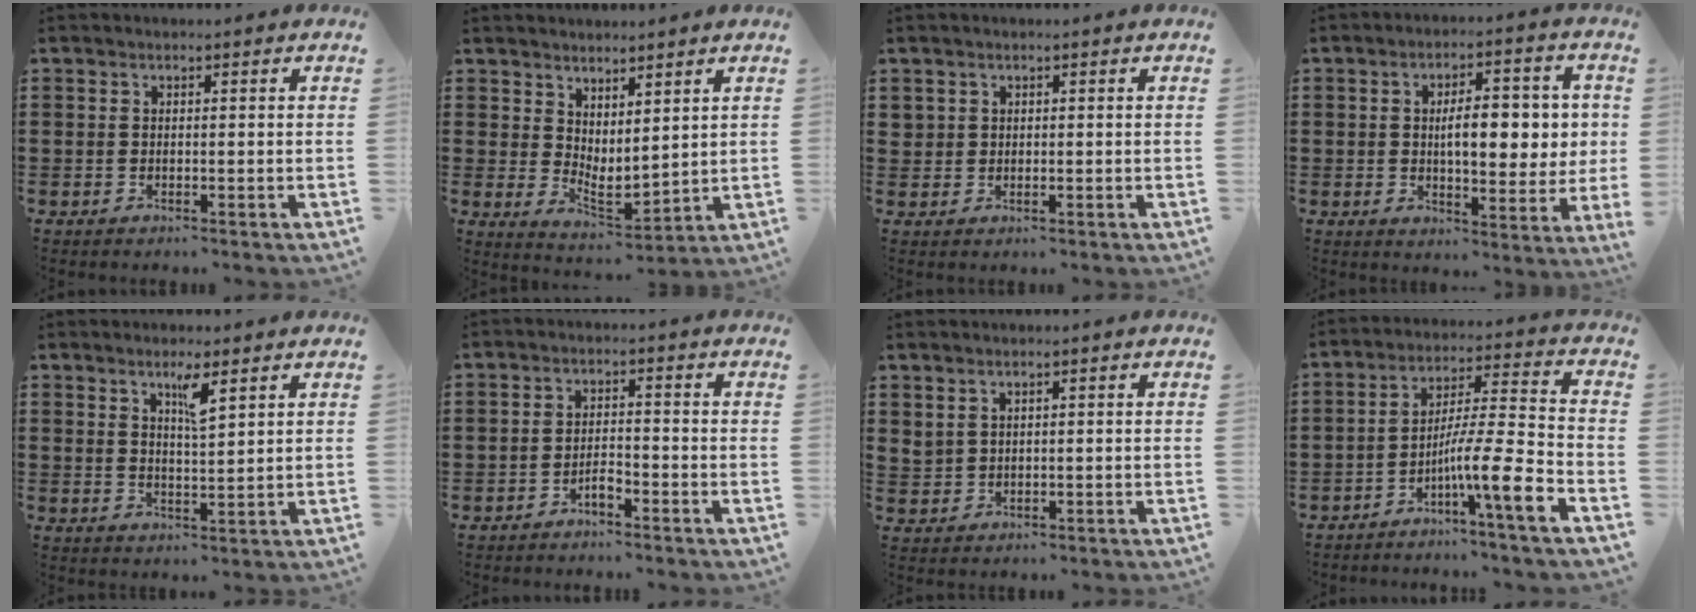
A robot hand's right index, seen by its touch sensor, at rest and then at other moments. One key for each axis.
{"total": 3.0, "fx": 2.6, "fy": 1.0, "fz": 1.0, "tx": -0.033, "ty": -0.016, "tz": 0.049}
{"total": 1.1, "fx": 0.7, "fy": 0.9, "fz": 0.1, "tx": -0.003, "ty": 0.002, "tz": 0.014}
{"total": 8.6, "fx": 1.1, "fy": 2.9, "fz": 8.1, "tx": -0.127, "ty": 0.001, "tz": 0.011}
{"total": 3.6, "fx": 2.2, "fy": 0.5, "fz": 2.8, "tx": -0.044, "ty": -0.004, "tz": 0.034}
{"total": 2.1, "fx": -1.7, "fy": 0.6, "fz": 1.1, "tx": -0.025, "ty": 0.003, "tz": -0.034}
{"total": 1.7, "fx": 1.4, "fy": 1.0, "fz": 0.3, "tx": -0.010, "ty": 0.003, "tz": 0.028}
{"total": 10.0, "fx": -5.3, "fy": 0.2, "fz": 8.5, "tx": -0.151, "ty": -0.013, "tz": -0.098}